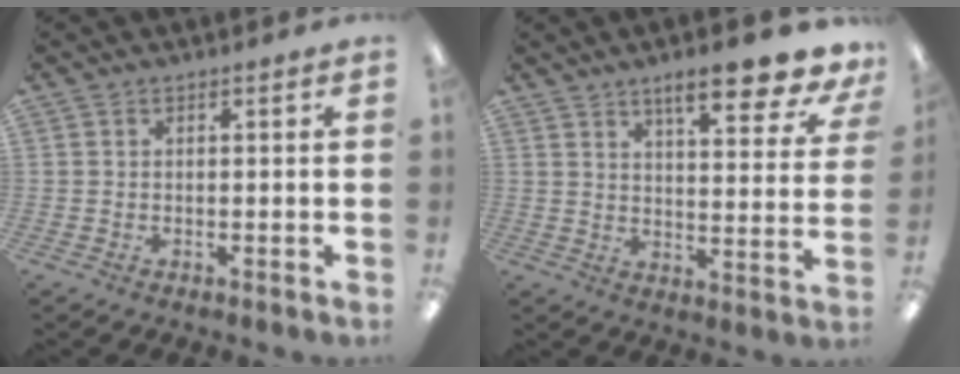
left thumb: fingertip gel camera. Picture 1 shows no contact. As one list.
[{"total": 12.5, "force": [9.2, 3.2, 7.8], "torque": [-0.095, -0.059, 0.148]}]